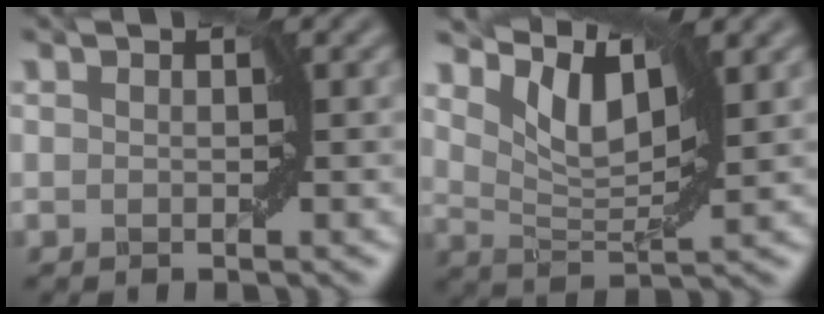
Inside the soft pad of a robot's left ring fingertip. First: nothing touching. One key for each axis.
{"total": 5.0, "fx": 3.3, "fy": 1.7, "fz": 3.3, "tx": -0.071, "ty": -0.003, "tz": 0.059}